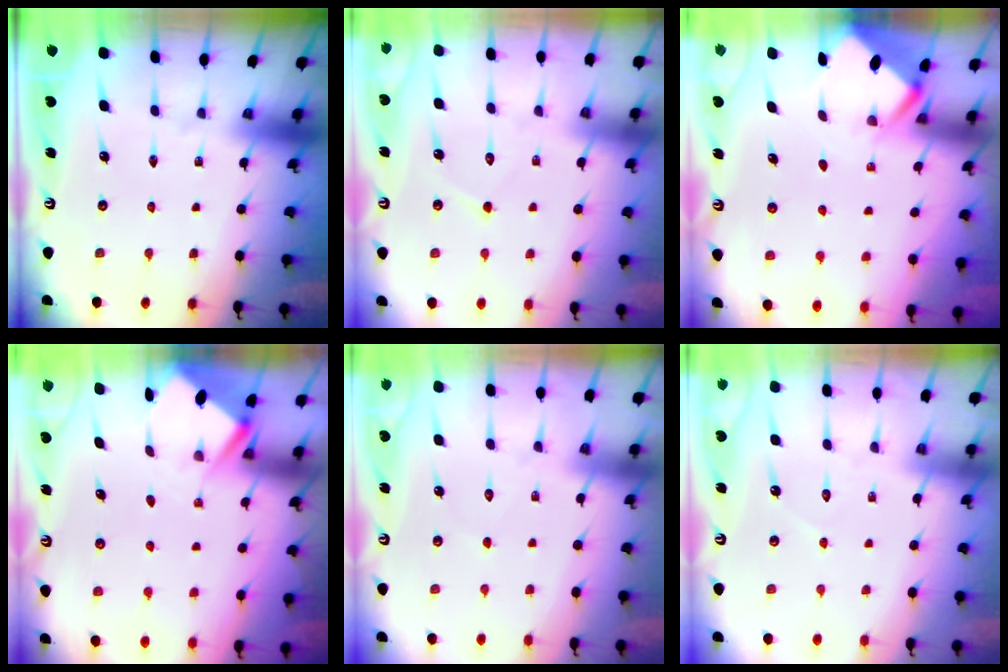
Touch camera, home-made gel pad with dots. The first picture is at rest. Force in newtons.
{"total": 5.9, "press": 5.8, "slide": 0.5}
{"total": 2.7, "press": 2.7, "slide": 0.2}
{"total": 2.8, "press": 2.8, "slide": 0.3}
{"total": 4.6, "press": 4.5, "slide": 0.6}
{"total": 4.1, "press": 4.1, "slide": 0.4}